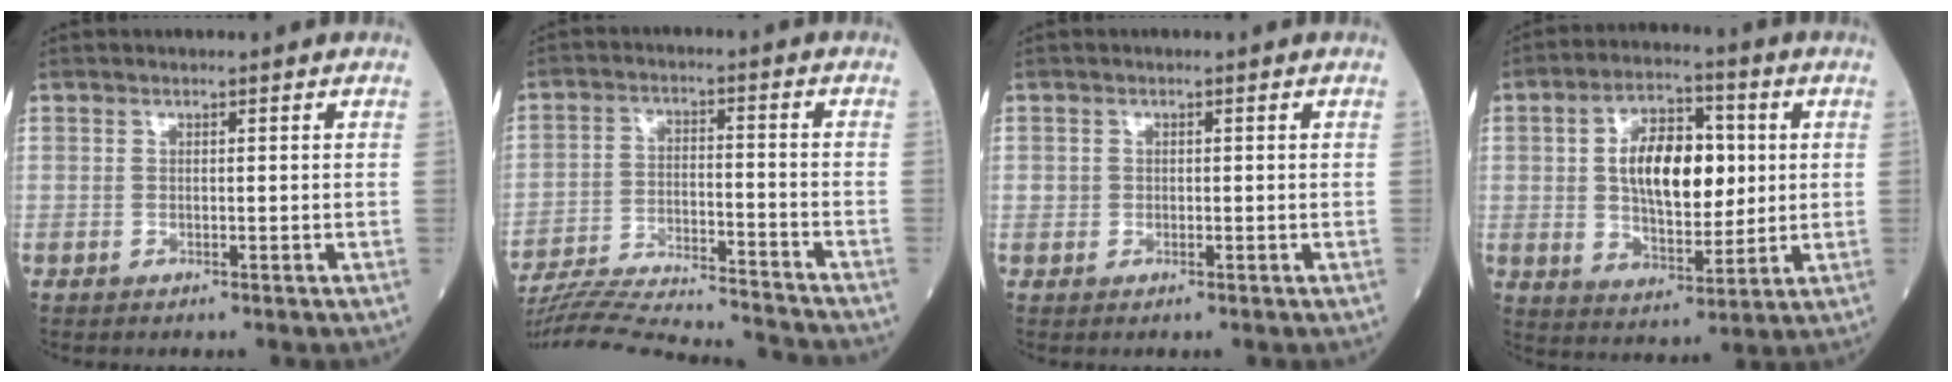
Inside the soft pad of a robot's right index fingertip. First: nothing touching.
{"total": 19.8, "force": [-19.0, 0.4, 5.4], "torque": [-0.117, -0.017, -0.289]}
{"total": 0.9, "force": [0.0, 0.9, 0.2], "torque": [0.002, 0.004, 0.000]}
{"total": 12.7, "force": [1.8, 6.2, 10.9], "torque": [-0.193, 0.016, 0.034]}